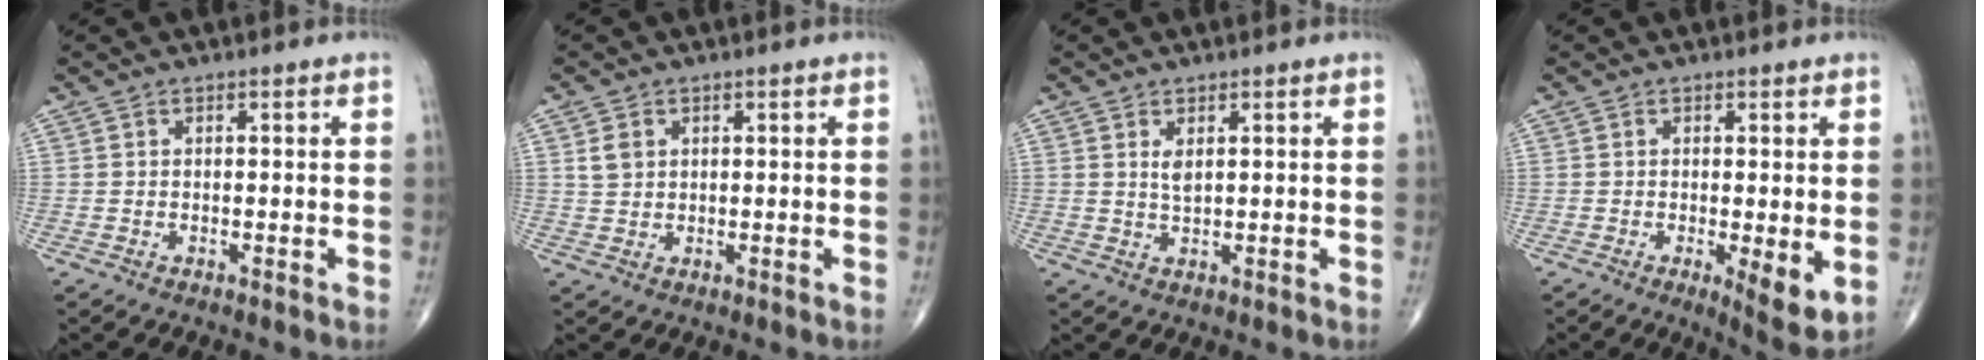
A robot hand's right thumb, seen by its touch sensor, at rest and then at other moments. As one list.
[{"total": 2.9, "force": [1.0, 2.2, 1.5], "torque": [-0.022, 0.000, 0.023]}, {"total": 2.1, "force": [0.8, 0.9, 1.7], "torque": [-0.029, -0.008, 0.019]}, {"total": 6.3, "force": [-0.9, 1.7, 6.0], "torque": [-0.091, -0.021, -0.015]}]